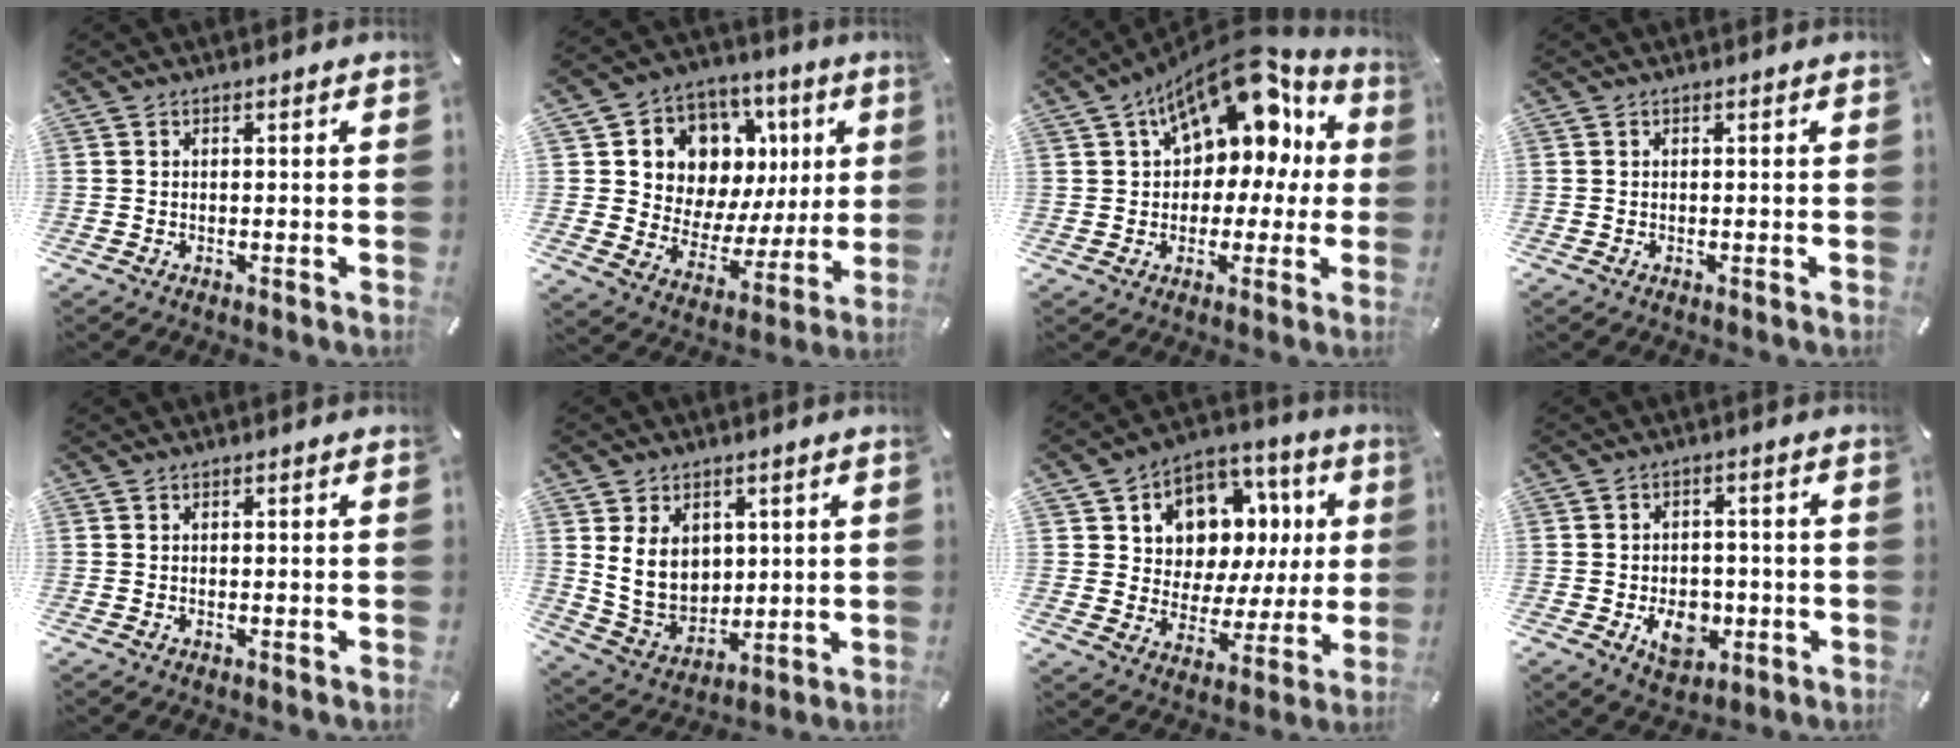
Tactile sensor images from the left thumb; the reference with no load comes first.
{"total": 11.6, "force": [5.1, 9.9, 3.3], "torque": [-0.048, -0.059, 0.101]}
{"total": 16.9, "force": [8.7, 9.9, 10.7], "torque": [-0.160, -0.054, 0.150]}
{"total": 0.0}
{"total": 0.0}
{"total": 10.3, "force": [3.3, 8.7, 4.5], "torque": [-0.099, -0.018, 0.065]}
{"total": 10.0, "force": [4.0, 8.6, 3.1], "torque": [-0.052, -0.044, 0.079]}
{"total": 9.2, "force": [-2.5, 6.8, 5.5], "torque": [-0.075, 0.006, -0.042]}